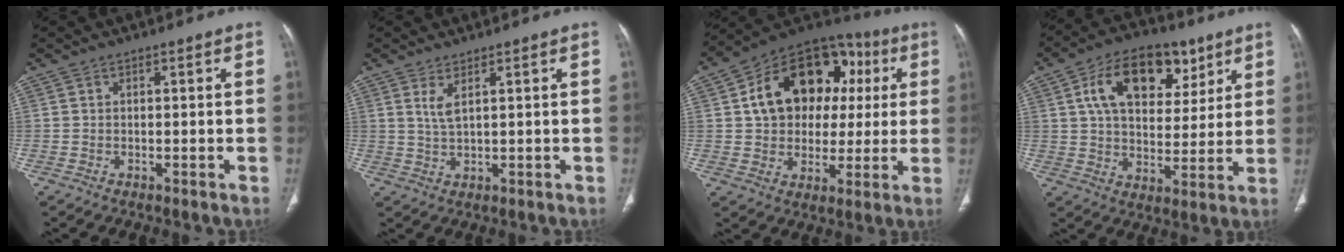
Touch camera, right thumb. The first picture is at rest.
{"total": 2.8, "force": [1.4, 0.6, 2.4], "torque": [-0.056, -0.011, 0.037]}
{"total": 21.2, "force": [4.9, 15.5, 13.5], "torque": [-0.164, 0.033, 0.075]}
{"total": 17.4, "force": [7.5, 10.7, 11.5], "torque": [-0.149, -0.011, 0.123]}